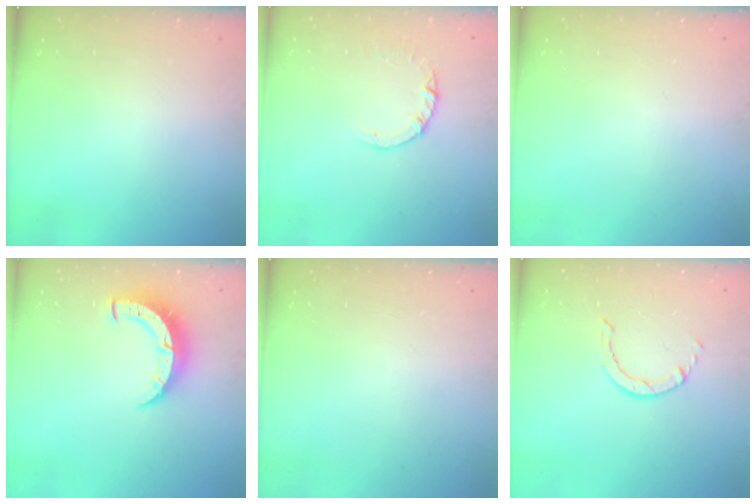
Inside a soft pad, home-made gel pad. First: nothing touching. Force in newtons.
{"total": 2.5, "press": 2.5, "slide": 0.2}
{"total": 0.0}
{"total": 8.2, "press": 8.1, "slide": 1.0}
{"total": 0.0}
{"total": 0.6, "press": 0.6, "slide": 0.1}